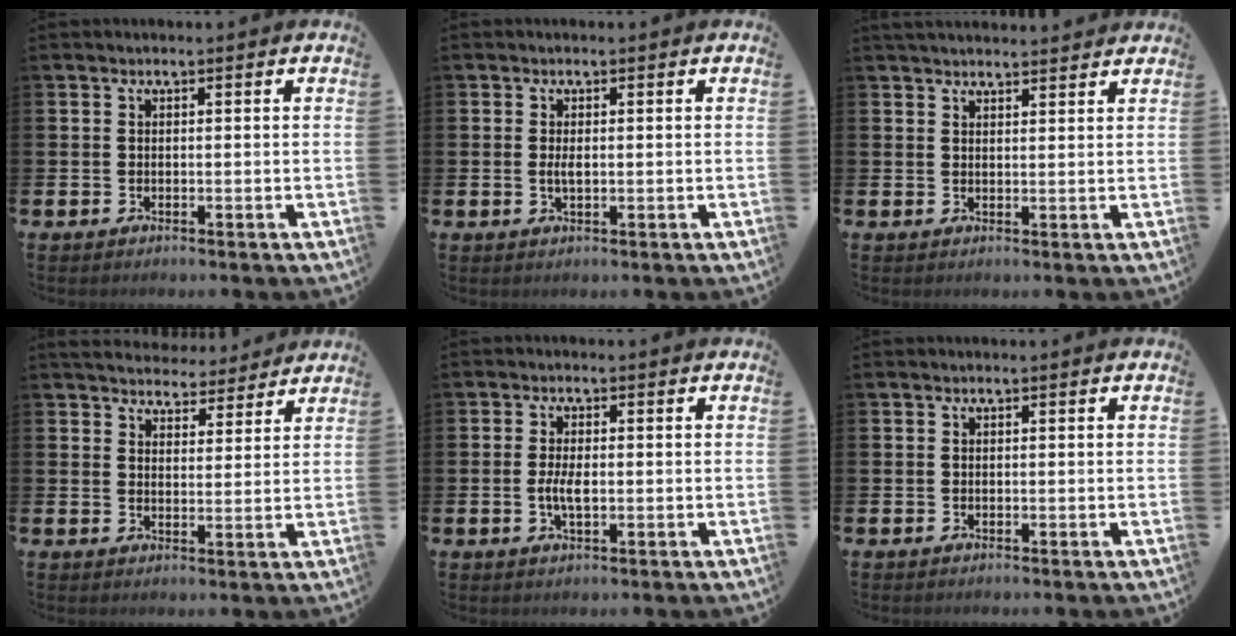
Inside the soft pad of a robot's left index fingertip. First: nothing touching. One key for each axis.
{"total": 1.4, "fx": 0.0, "fy": 0.6, "fz": 1.3, "tx": -0.024, "ty": 0.002, "tz": -0.002}
{"total": 2.7, "fx": 2.6, "fy": 0.3, "fz": 0.2, "tx": -0.006, "ty": -0.009, "tz": 0.048}
{"total": 4.8, "fx": 4.7, "fy": 1.3, "fz": 0.0, "tx": -0.007, "ty": -0.034, "tz": 0.082}
{"total": 3.0, "fx": -0.4, "fy": 1.3, "fz": 2.7, "tx": -0.048, "ty": 0.001, "tz": -0.008}
{"total": 0.0}